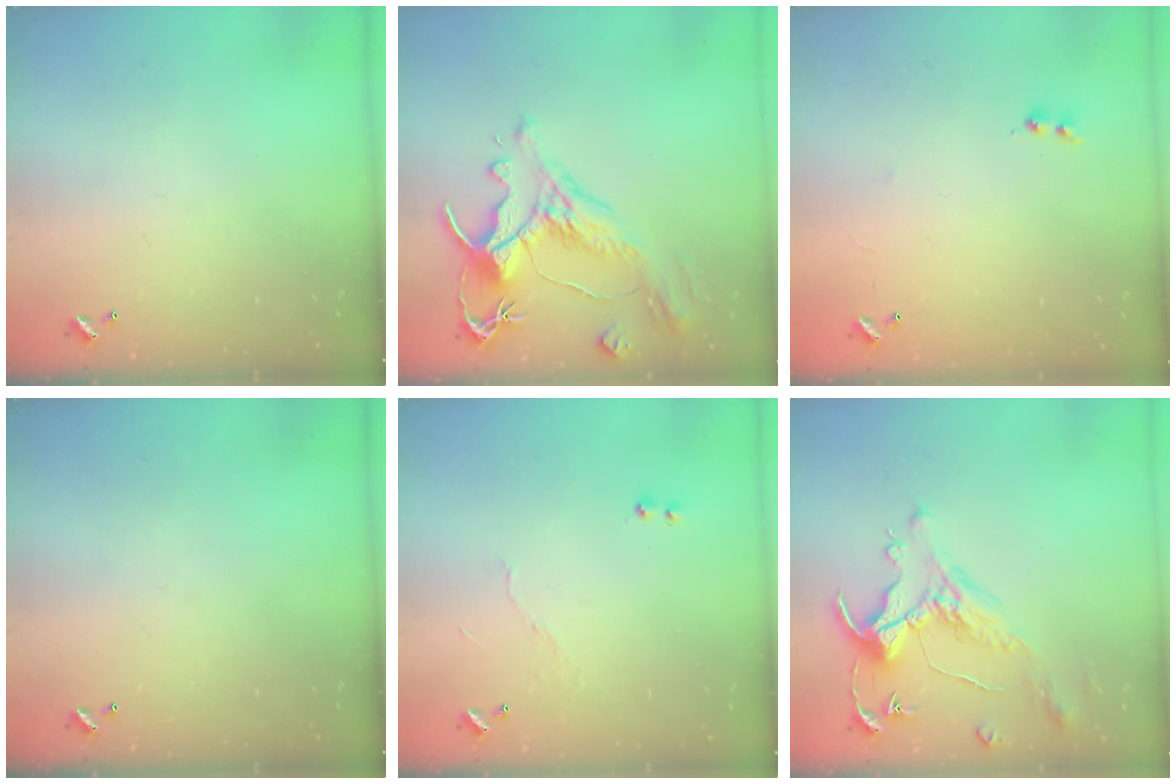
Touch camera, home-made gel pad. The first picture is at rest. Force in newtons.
{"total": 1.7, "press": 0.9, "slide": 1.5}
{"total": 7.3, "press": 7.3, "slide": 0.5}
{"total": 0.0}
{"total": 4.6, "press": 4.6, "slide": 0.3}
{"total": 0.9, "press": 0.2, "slide": 0.9}